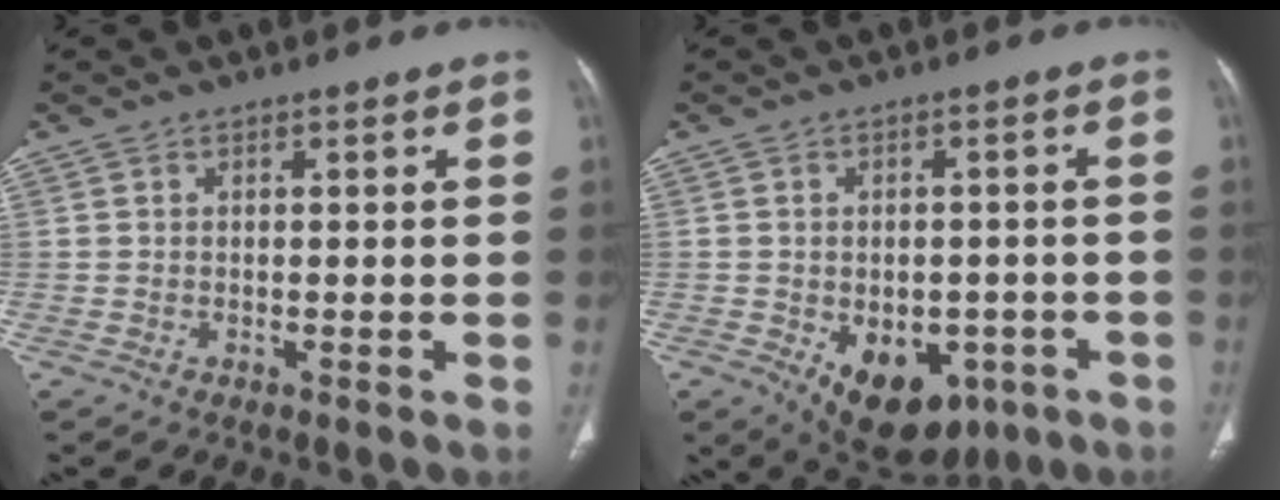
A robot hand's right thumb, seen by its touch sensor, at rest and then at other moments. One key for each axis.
{"total": 13.5, "fx": -5.6, "fy": 8.7, "fz": 8.7, "tx": -0.100, "ty": 0.012, "tz": -0.061}